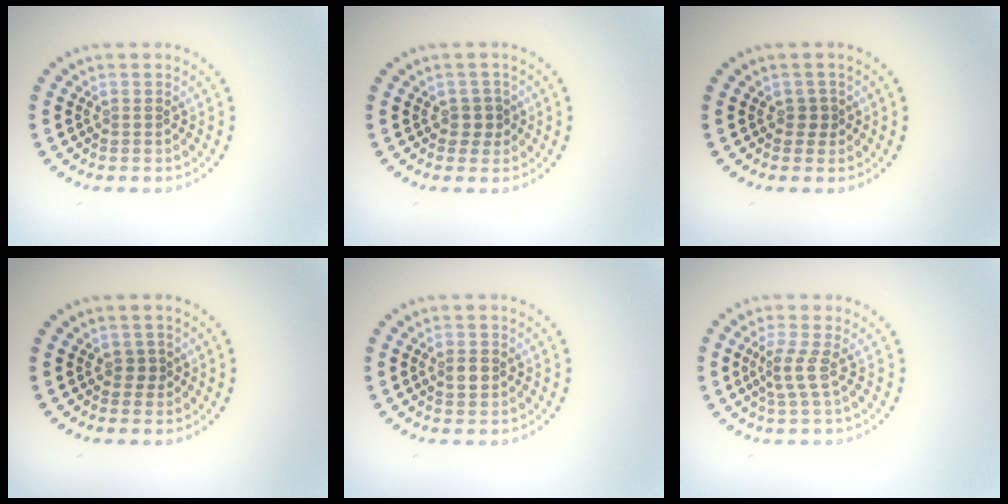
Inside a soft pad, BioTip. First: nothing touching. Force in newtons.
{"total": 1.3, "press": 1.1, "slide": 0.6}
{"total": 1.1, "press": 0.9, "slide": 0.7}
{"total": 1.1, "press": 0.9, "slide": 0.7}
{"total": 1.6, "press": 1.6, "slide": 0.3}
{"total": 2.0, "press": 1.3, "slide": 1.6}